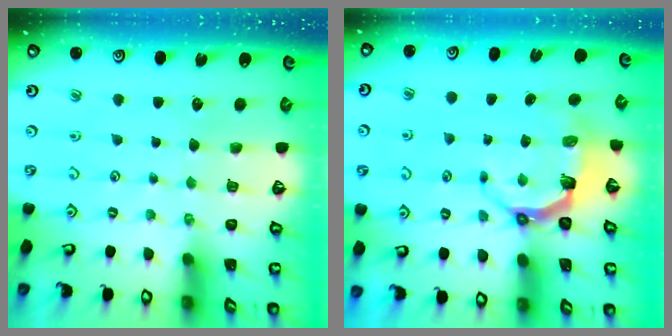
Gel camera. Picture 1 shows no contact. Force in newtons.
{"total": 5.5, "press": 3.9, "slide": 3.8}